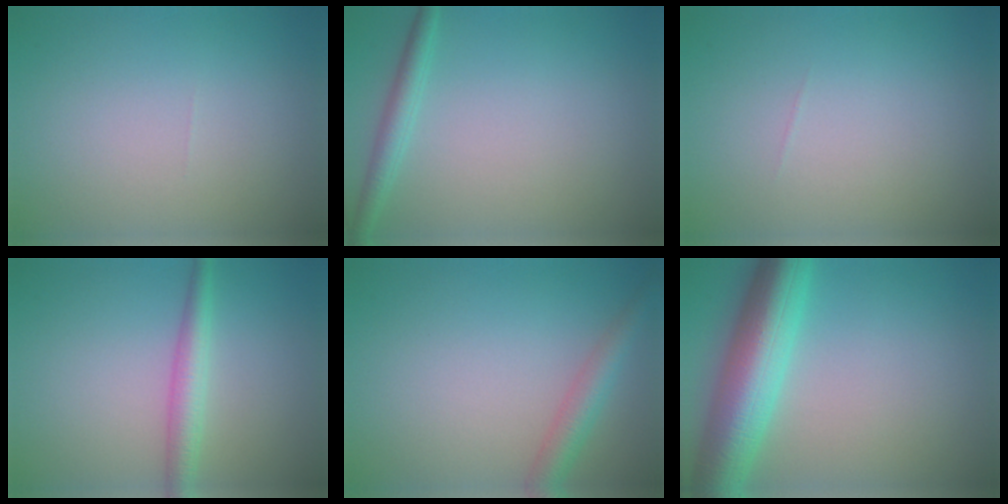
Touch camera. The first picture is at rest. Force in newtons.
{"total": 2.0, "press": 2.0, "slide": 0.1}
{"total": 0.0}
{"total": 2.9, "press": 2.9, "slide": 0.1}
{"total": 2.8, "press": 2.8, "slide": 0.1}
{"total": 9.0, "press": 9.0, "slide": 0.2}